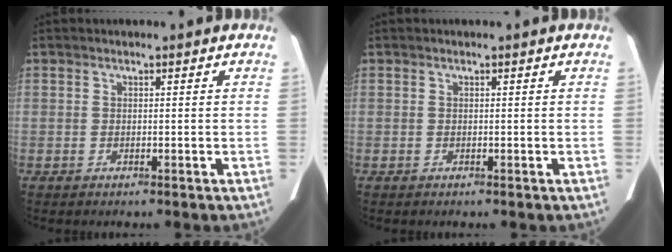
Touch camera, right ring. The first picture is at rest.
{"total": 0.0}